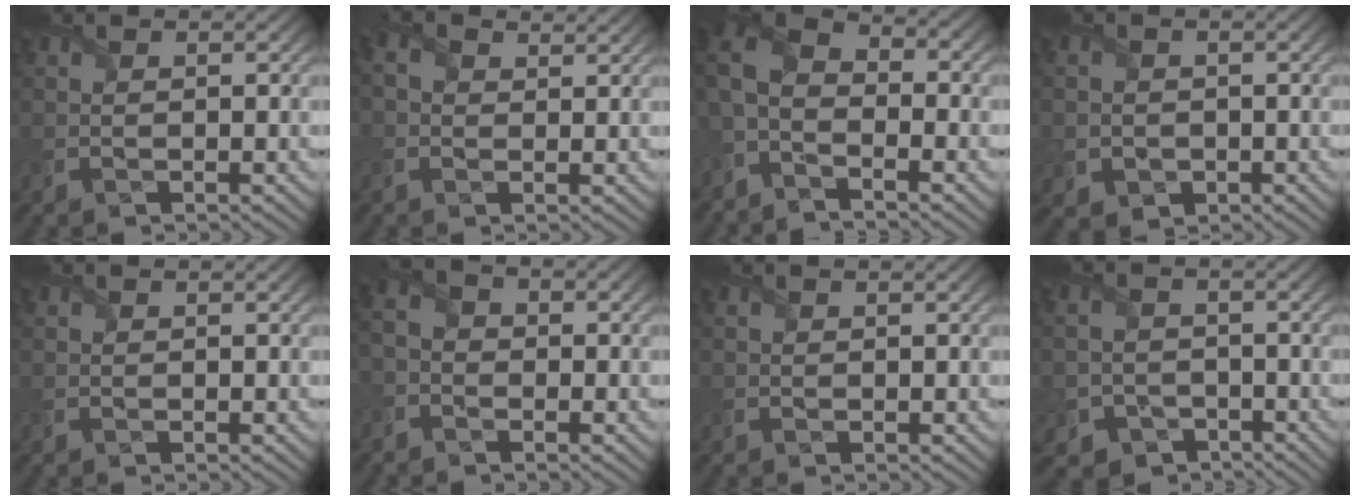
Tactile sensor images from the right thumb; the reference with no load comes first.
{"total": 2.8, "force": [0.9, 2.1, 1.6], "torque": [-0.044, 0.002, 0.014]}
{"total": 6.8, "force": [-3.2, 4.1, 4.4], "torque": [-0.109, -0.013, -0.066]}
{"total": 2.9, "force": [-0.9, 2.6, 0.8], "torque": [-0.031, -0.012, -0.018]}
{"total": 0.0}
{"total": 3.3, "force": [-2.1, 2.2, 1.3], "torque": [-0.031, 0.003, -0.051]}
{"total": 0.0}
{"total": 7.4, "force": [-4.6, 5.6, 1.5], "torque": [-0.046, -0.030, -0.094]}